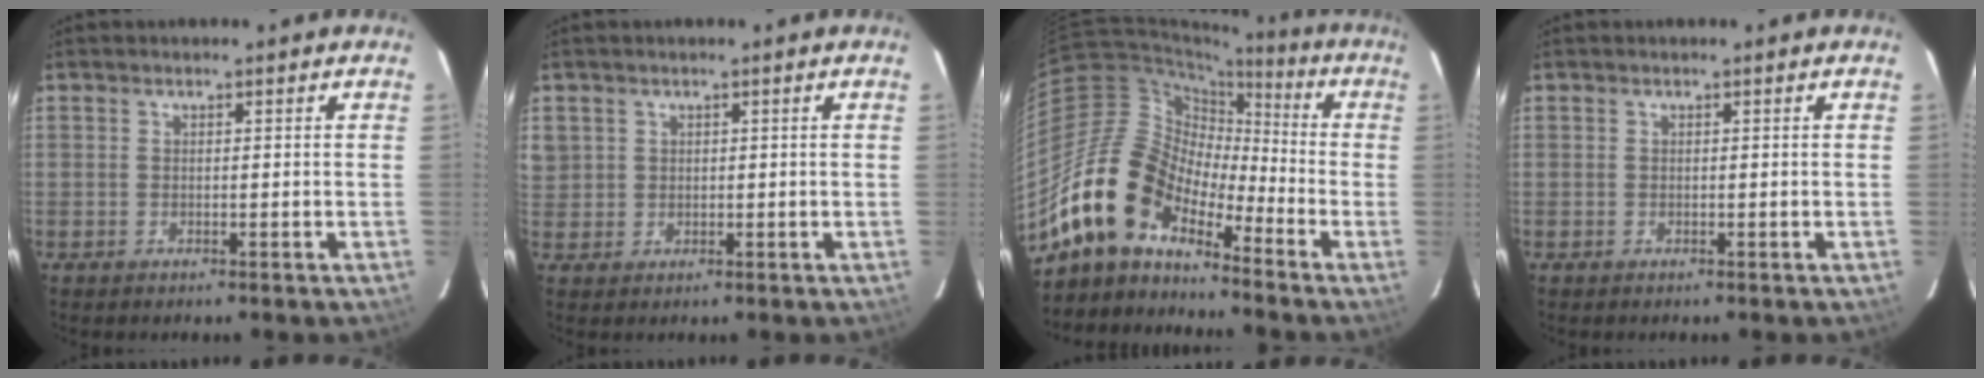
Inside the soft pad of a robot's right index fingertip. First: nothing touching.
{"total": 3.4, "force": [1.2, 3.1, 0.5], "torque": [-0.004, 0.008, 0.027]}
{"total": 14.7, "force": [-11.0, 7.4, 6.4], "torque": [-0.116, 0.018, -0.218]}
{"total": 0.0}